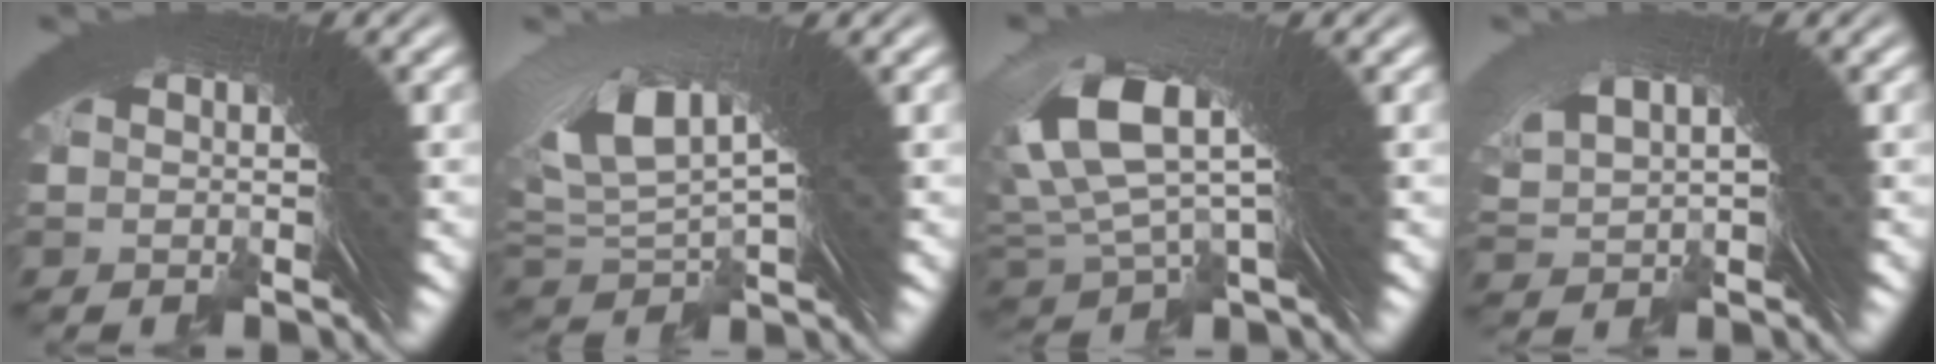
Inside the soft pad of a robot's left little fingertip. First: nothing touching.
{"total": 5.2, "force": [2.2, 2.5, 4.0], "torque": [-0.098, -0.003, 0.053]}
{"total": 6.8, "force": [2.3, 3.5, 5.3], "torque": [-0.128, -0.005, 0.047]}
{"total": 1.2, "force": [1.1, 0.0, 0.3], "torque": [-0.005, 0.007, 0.035]}